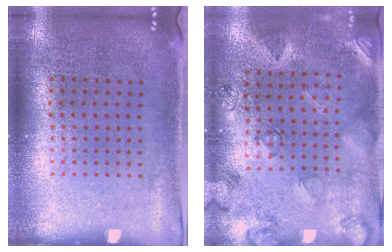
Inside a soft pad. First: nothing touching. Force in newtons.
{"total": 2.5, "press": 1.8, "slide": 1.8}